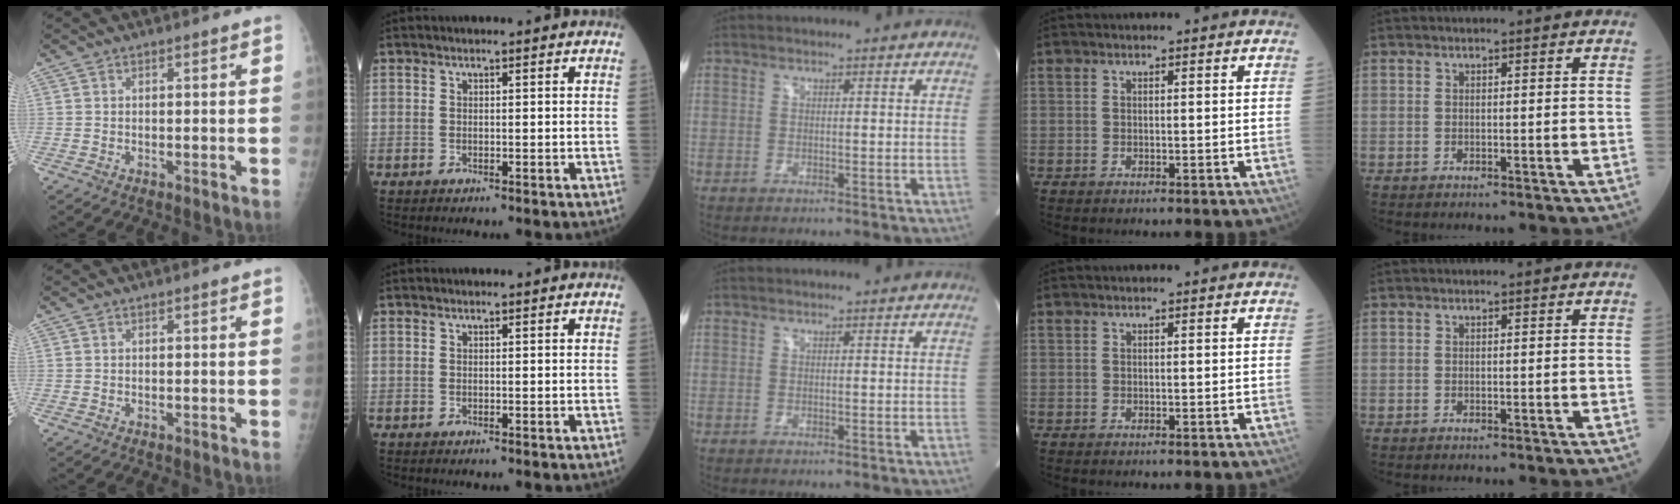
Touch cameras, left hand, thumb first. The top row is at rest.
{}